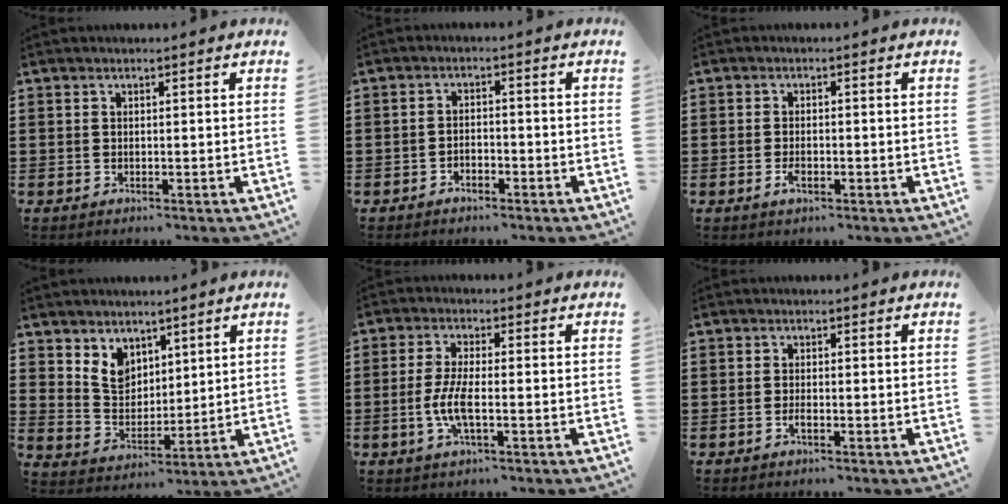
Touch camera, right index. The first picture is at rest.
{"total": 1.7, "force": [-1.6, 0.6, 0.3], "torque": [-0.012, 0.000, -0.033]}
{"total": 2.0, "force": [-0.8, 0.8, 1.6], "torque": [-0.037, -0.004, -0.016]}
{"total": 5.7, "force": [3.9, 4.0, 1.3], "torque": [-0.049, 0.000, 0.074]}
{"total": 5.4, "force": [-1.5, 1.4, 5.0], "torque": [-0.113, -0.006, -0.034]}
{"total": 1.0, "force": [-0.6, 0.2, 0.8], "torque": [-0.024, -0.009, -0.011]}